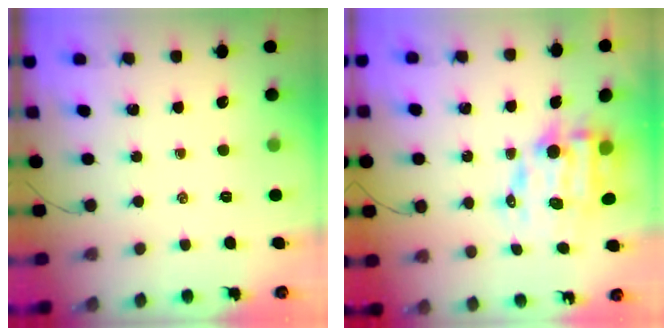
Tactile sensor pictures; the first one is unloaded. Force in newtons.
{"total": 12.4, "press": 12.0, "slide": 3.1}